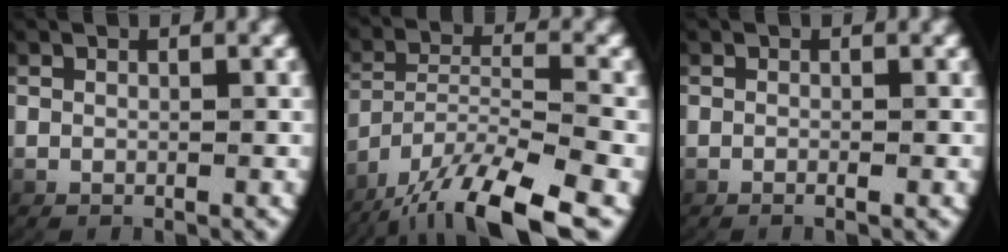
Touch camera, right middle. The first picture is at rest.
{"total": 7.6, "force": [-3.9, 2.9, 5.9], "torque": [-0.111, -0.015, -0.053]}
{"total": 0.6, "force": [-0.4, 0.1, 0.4], "torque": [-0.012, 0.005, -0.012]}